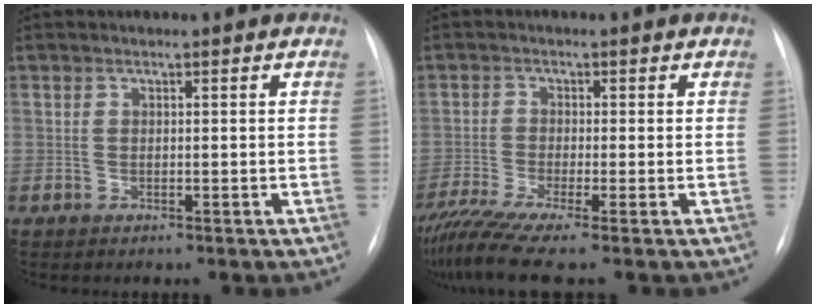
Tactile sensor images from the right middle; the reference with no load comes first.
{"total": 9.0, "force": [-6.9, -0.1, 5.9], "torque": [-0.114, -0.022, -0.123]}